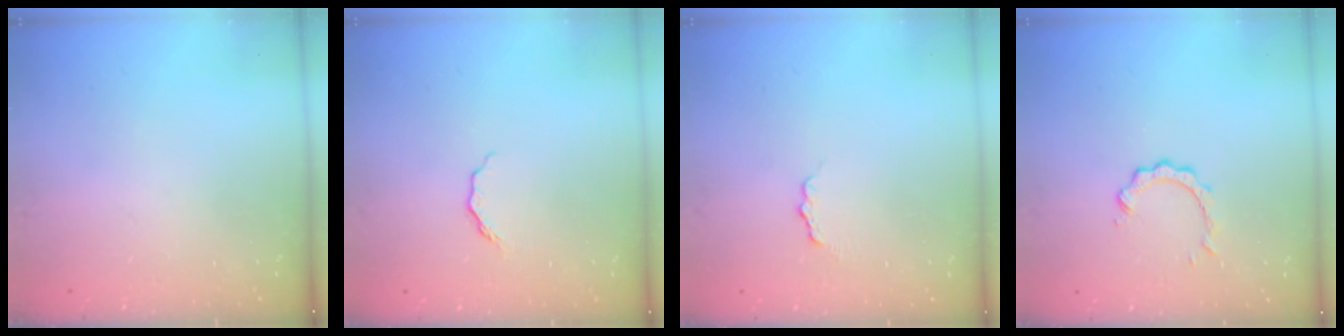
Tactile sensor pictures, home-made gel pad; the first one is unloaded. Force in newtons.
{"total": 4.4, "press": 4.4, "slide": 0.4}
{"total": 2.9, "press": 2.9, "slide": 0.3}
{"total": 3.6, "press": 3.6, "slide": 0.4}